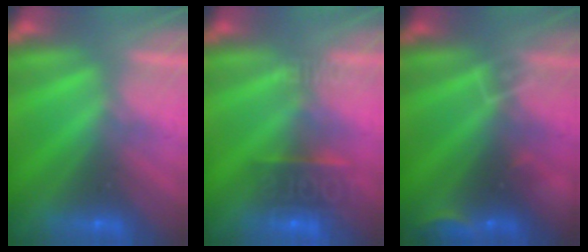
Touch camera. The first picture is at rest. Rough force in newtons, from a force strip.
{"total": 6.5}
{"total": 2.9}